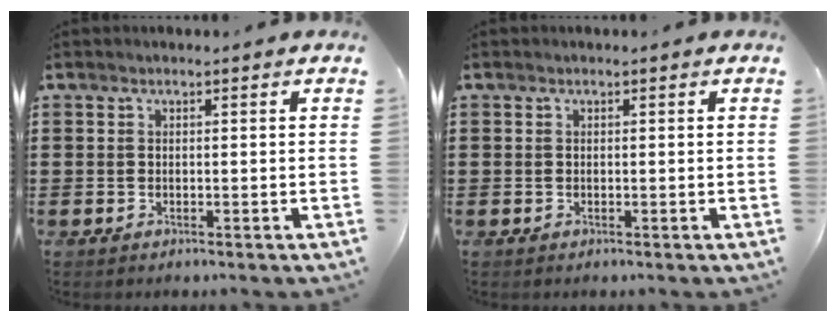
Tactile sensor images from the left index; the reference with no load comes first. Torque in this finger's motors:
{"motor_torque": [0.00, 0.00, 0.00, -0.01]}